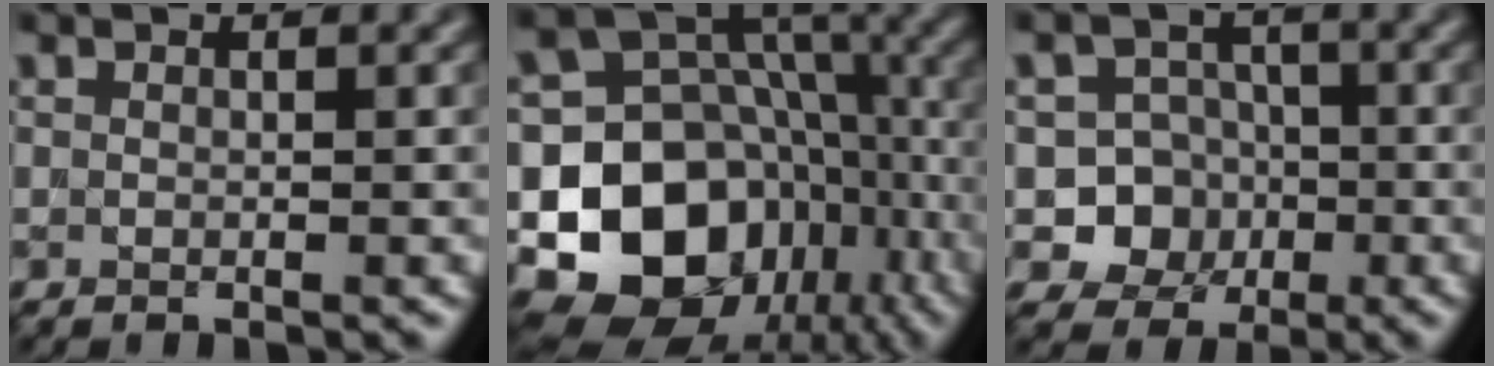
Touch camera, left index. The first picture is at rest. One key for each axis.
{"total": 15.6, "fx": -5.5, "fy": 12.4, "fz": 7.7, "tx": -0.147, "ty": 0.005, "tz": -0.090}
{"total": 6.3, "fx": -1.6, "fy": 5.9, "fz": 1.6, "tx": -0.005, "ty": 0.009, "tz": -0.051}